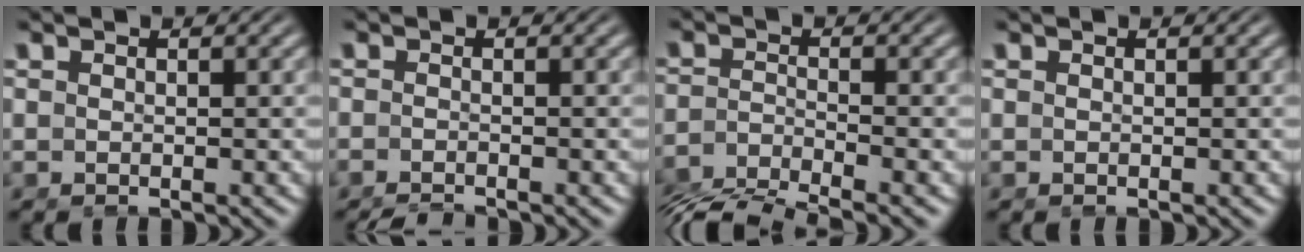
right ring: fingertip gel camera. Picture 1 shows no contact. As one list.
[{"total": 1.9, "force": [-1.8, -0.4, 0.1], "torque": [-0.001, -0.012, -0.026]}, {"total": 7.6, "force": [-7.0, 1.6, 2.5], "torque": [-0.034, -0.027, -0.100]}, {"total": 0.0}]